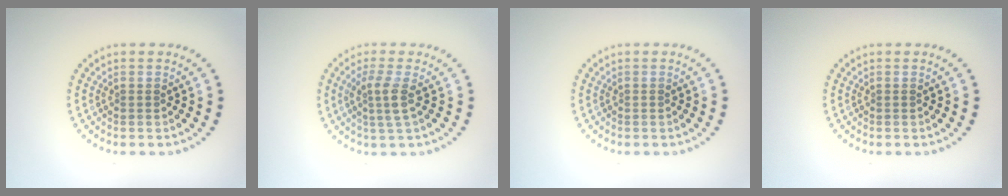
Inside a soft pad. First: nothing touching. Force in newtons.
{"total": 2.2, "press": 1.8, "slide": 1.3}
{"total": 0.0}
{"total": 0.0}